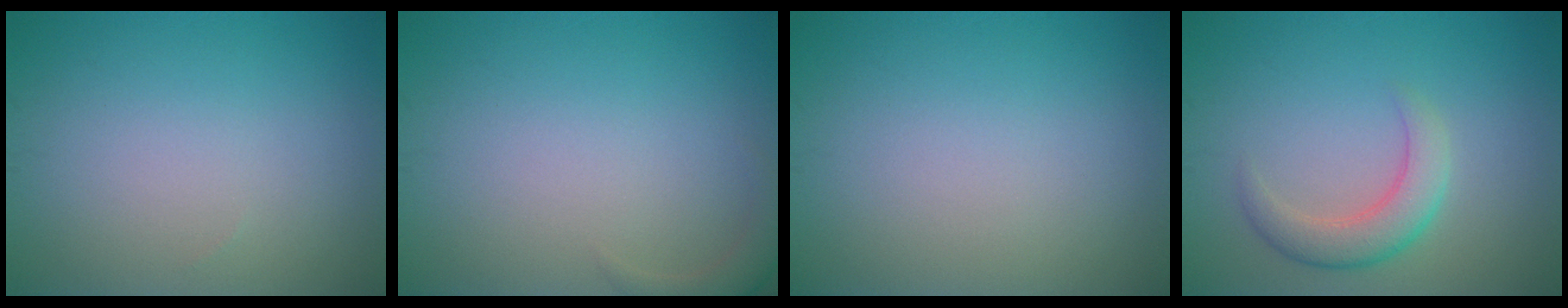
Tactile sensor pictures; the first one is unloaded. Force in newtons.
{"total": 1.7, "press": 1.7, "slide": 0.2}
{"total": 0.0}
{"total": 3.3, "press": 3.3, "slide": 0.1}